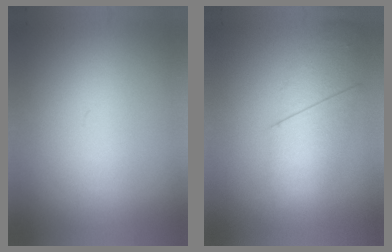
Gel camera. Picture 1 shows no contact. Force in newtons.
{"total": 2.4}